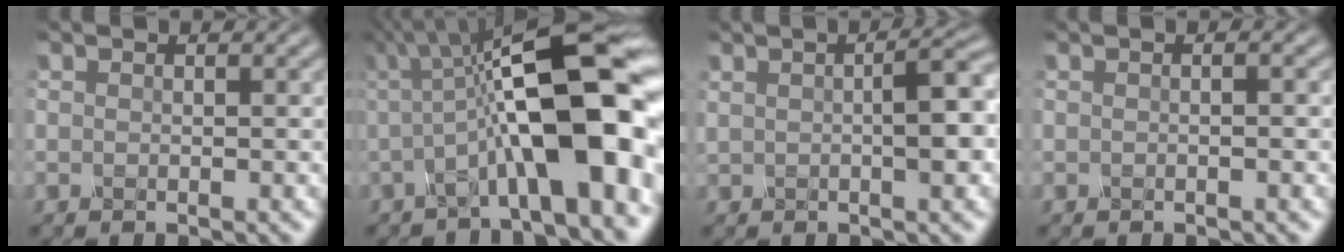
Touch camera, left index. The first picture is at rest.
{"total": 13.7, "force": [-0.3, 3.6, 13.2], "torque": [-0.195, 0.025, -0.011]}
{"total": 4.1, "force": [0.4, 1.0, 3.9], "torque": [-0.061, 0.014, 0.005]}
{"total": 1.1, "force": [0.0, 0.3, 1.1], "torque": [-0.014, -0.001, -0.004]}